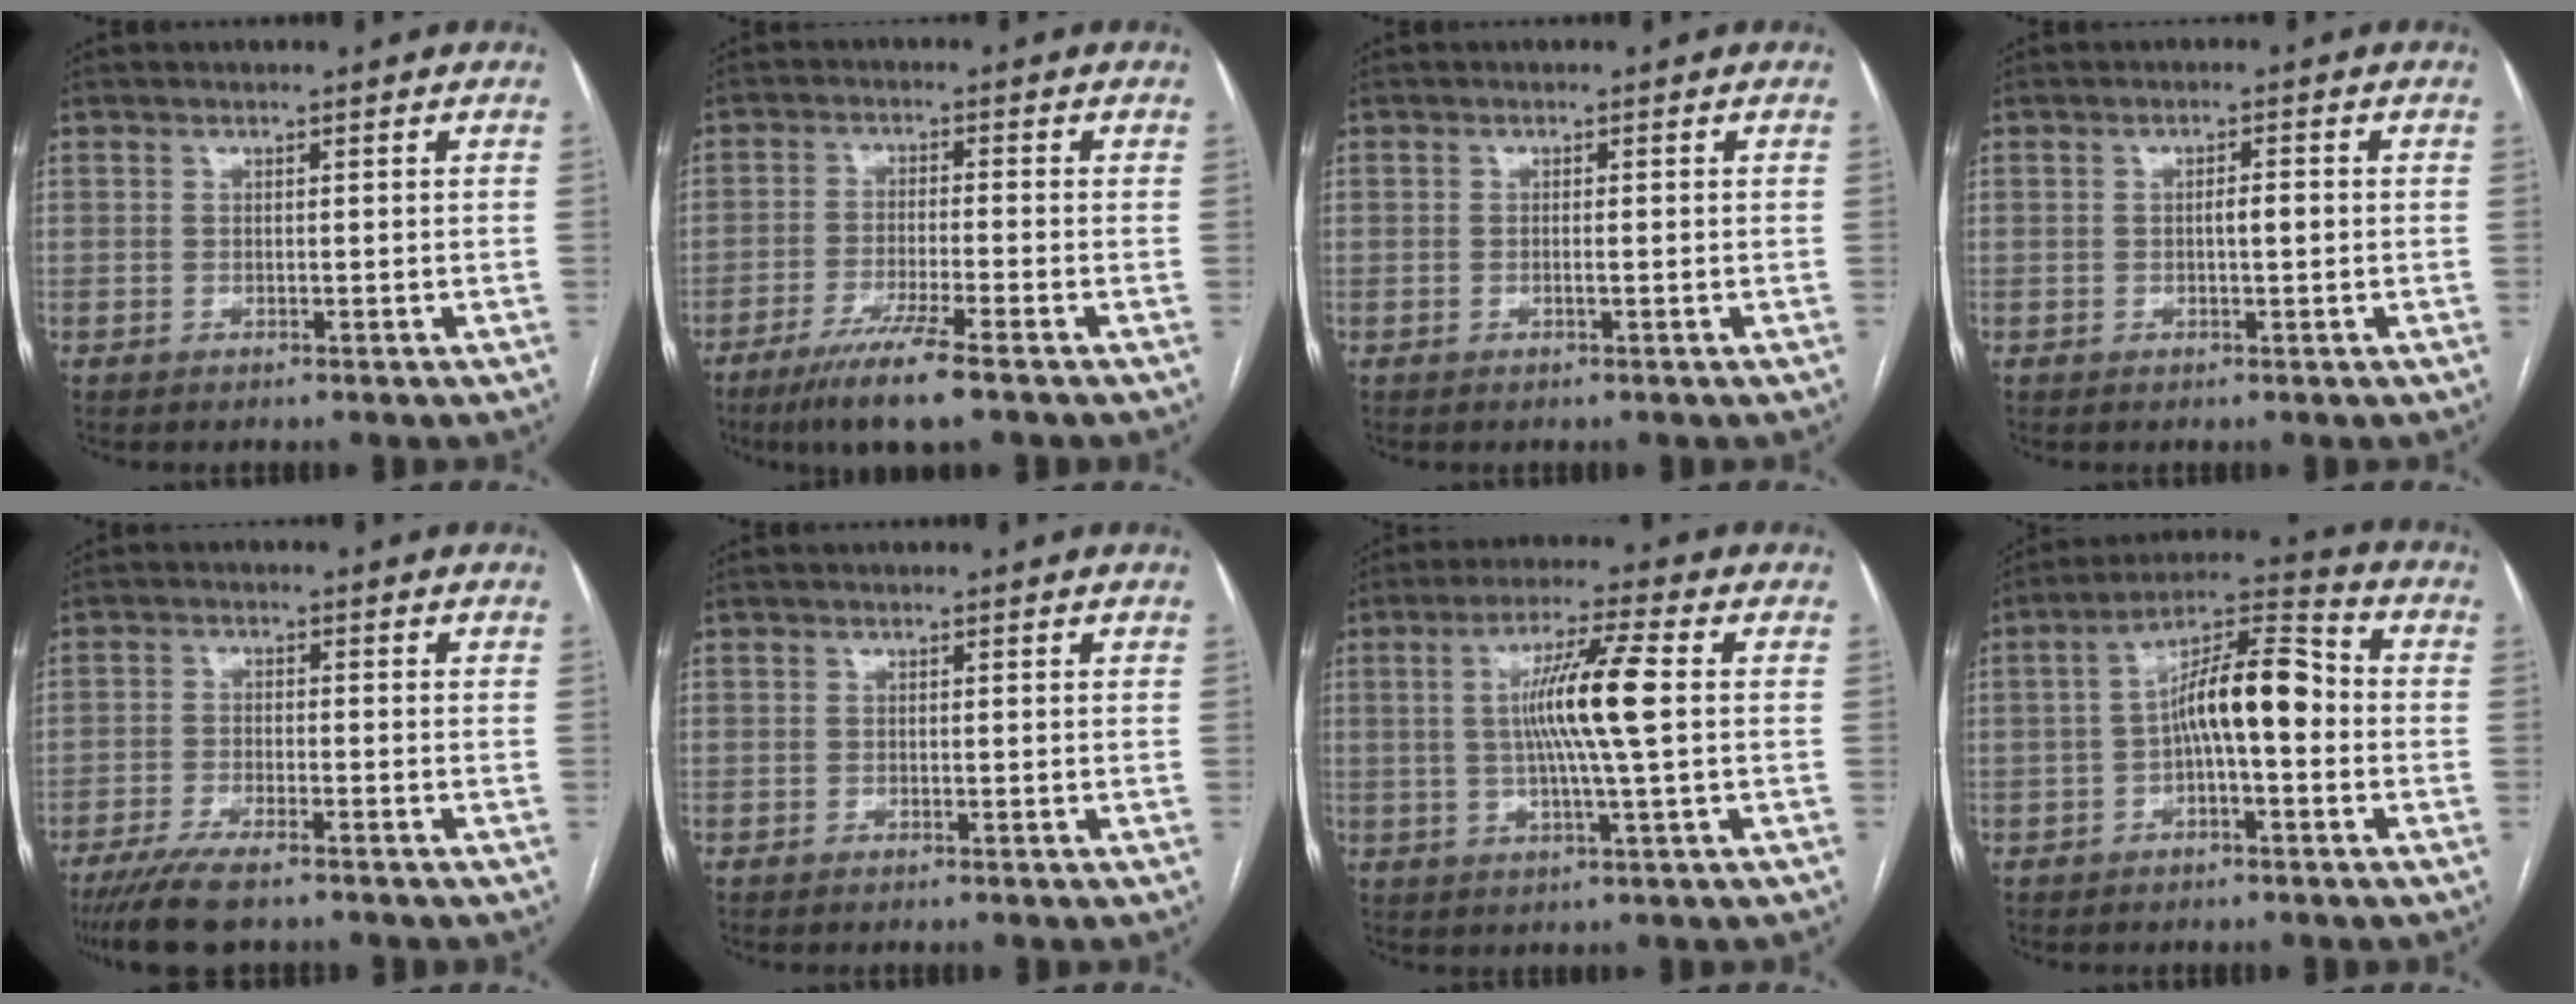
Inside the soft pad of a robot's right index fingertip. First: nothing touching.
{"total": 8.3, "force": [-5.5, -0.3, 6.2], "torque": [-0.112, -0.024, -0.100]}
{"total": 0.8, "force": [-0.1, 0.0, 0.8], "torque": [-0.013, 0.003, -0.001]}
{"total": 2.1, "force": [-0.1, 0.4, 2.0], "torque": [-0.036, 0.003, -0.002]}
{"total": 7.6, "force": [-6.0, 1.3, 4.6], "torque": [-0.078, -0.018, -0.101]}
{"total": 0.0}
{"total": 10.0, "force": [0.9, -0.4, 10.0], "torque": [-0.185, 0.004, 0.013]}
{"total": 10.6, "force": [-1.0, 2.8, 10.1], "torque": [-0.176, 0.038, -0.019]}